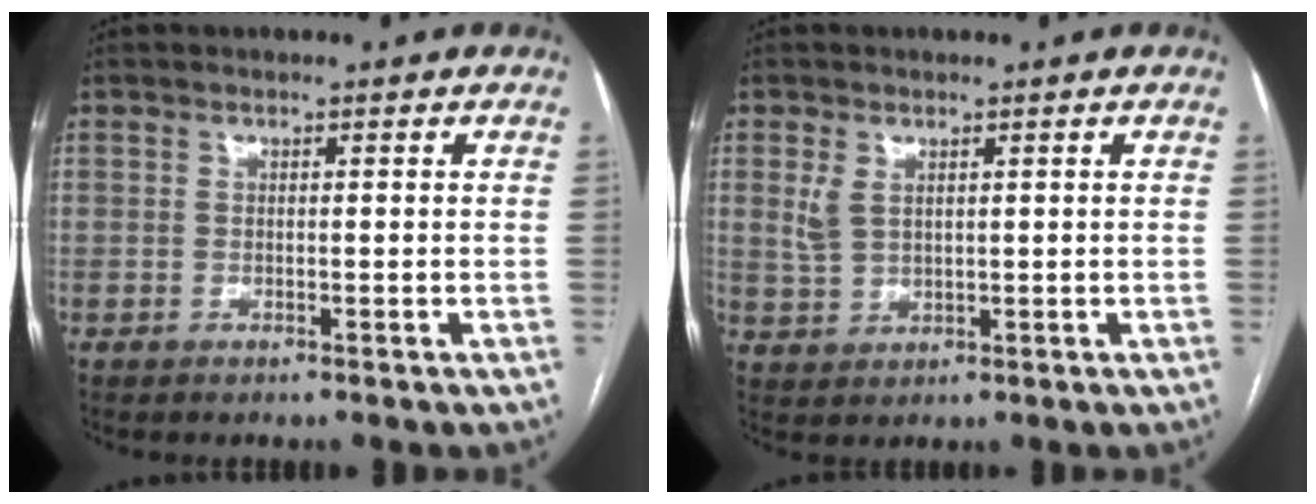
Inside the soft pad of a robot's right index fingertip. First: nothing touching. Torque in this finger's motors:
{"motor_torque": [0.40, 0.21, 0.21, 0.03]}